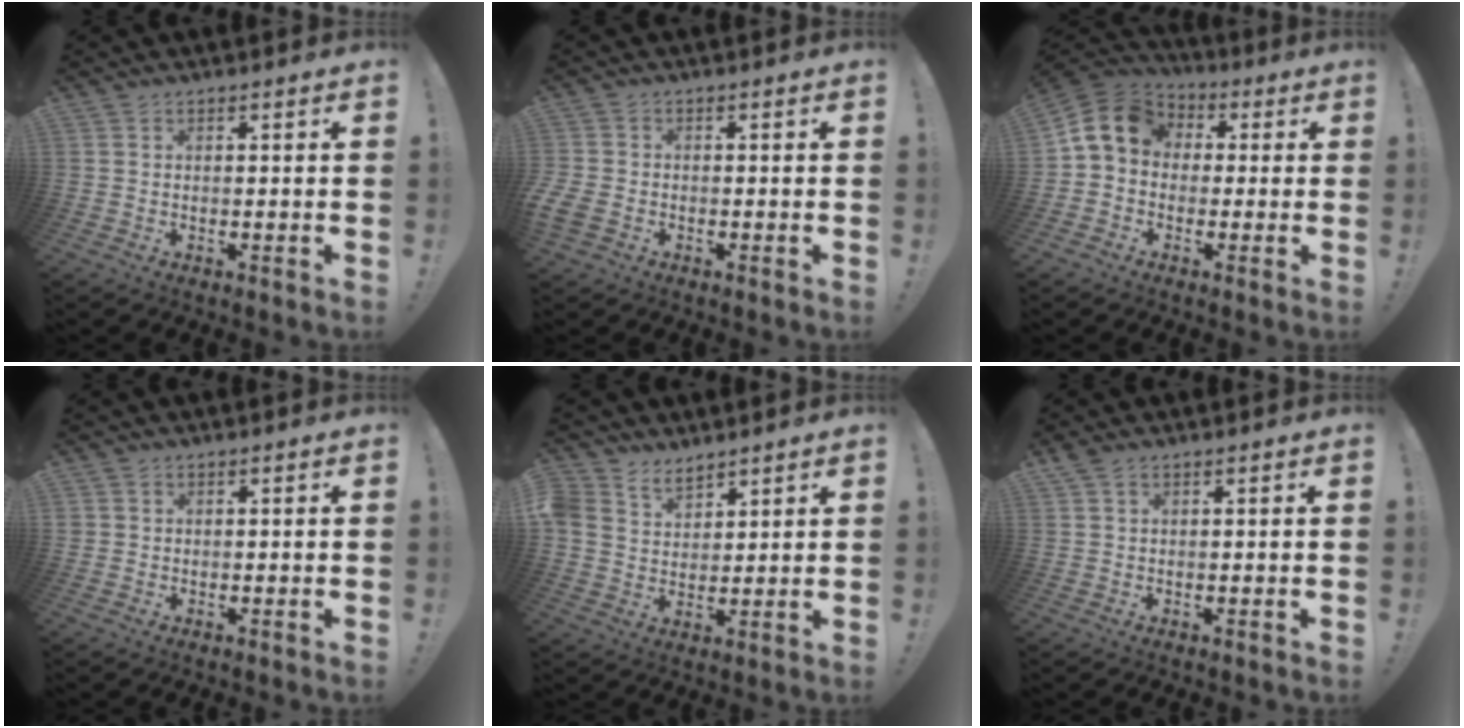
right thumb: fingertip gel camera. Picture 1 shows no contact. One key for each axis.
{"total": 4.1, "fx": -1.2, "fy": 3.3, "fz": 2.1, "tx": -0.060, "ty": 0.001, "tz": -0.023}
{"total": 10.7, "fx": 1.3, "fy": 8.5, "fz": 6.3, "tx": -0.112, "ty": 0.019, "tz": 0.033}
{"total": 0.9, "fx": 0.3, "fy": 0.8, "fz": 0.1, "tx": 0.000, "ty": 0.001, "tz": 0.005}
{"total": 7.0, "fx": 5.5, "fy": 4.2, "fz": 1.4, "tx": -0.043, "ty": -0.029, "tz": 0.111}
{"total": 1.6, "fx": 1.0, "fy": 0.9, "fz": 1.0, "tx": -0.023, "ty": 0.004, "tz": 0.018}